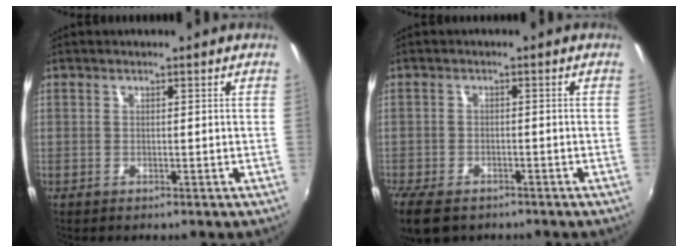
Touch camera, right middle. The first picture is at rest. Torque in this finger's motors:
{"motor_torque": [1.12, -1.02, 0.38, 0.14]}